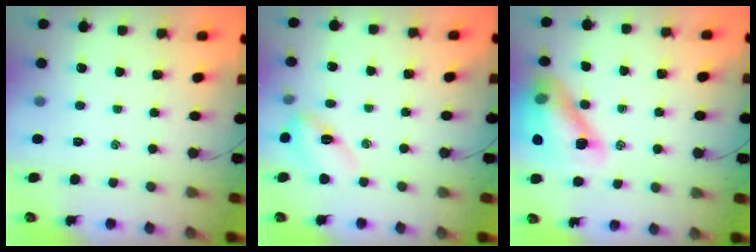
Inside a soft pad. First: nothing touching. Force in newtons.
{"total": 8.1, "press": 8.1, "slide": 0.8}
{"total": 15.4, "press": 15.1, "slide": 2.9}